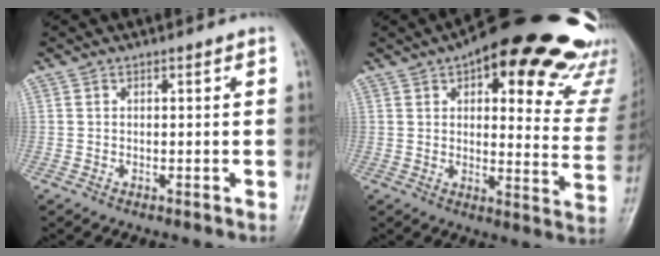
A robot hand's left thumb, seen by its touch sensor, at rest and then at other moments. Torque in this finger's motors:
{"motor_torque": [0.37, 0.32, 1.41, -1.36, 0.17]}